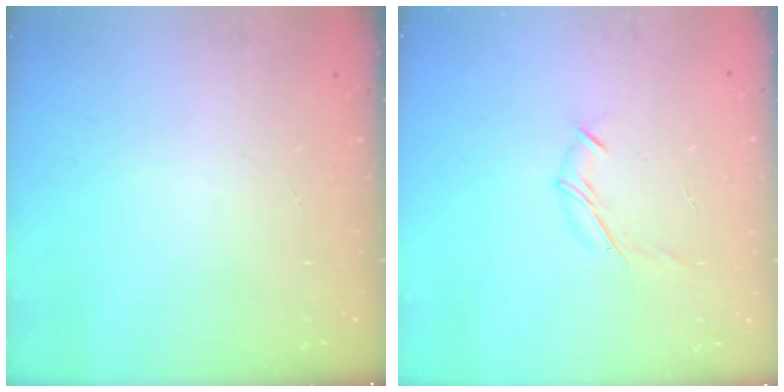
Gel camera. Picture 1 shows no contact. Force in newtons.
{"total": 7.1, "press": 7.0, "slide": 1.5}